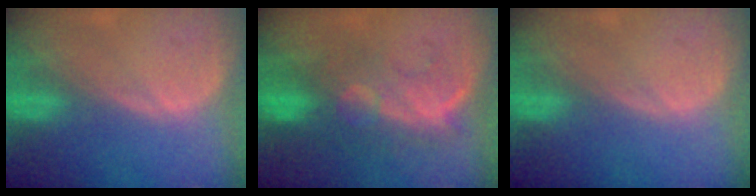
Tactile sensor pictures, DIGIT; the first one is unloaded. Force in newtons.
{"total": 9.3, "press": 8.5, "slide": 3.7}
{"total": 0.0}